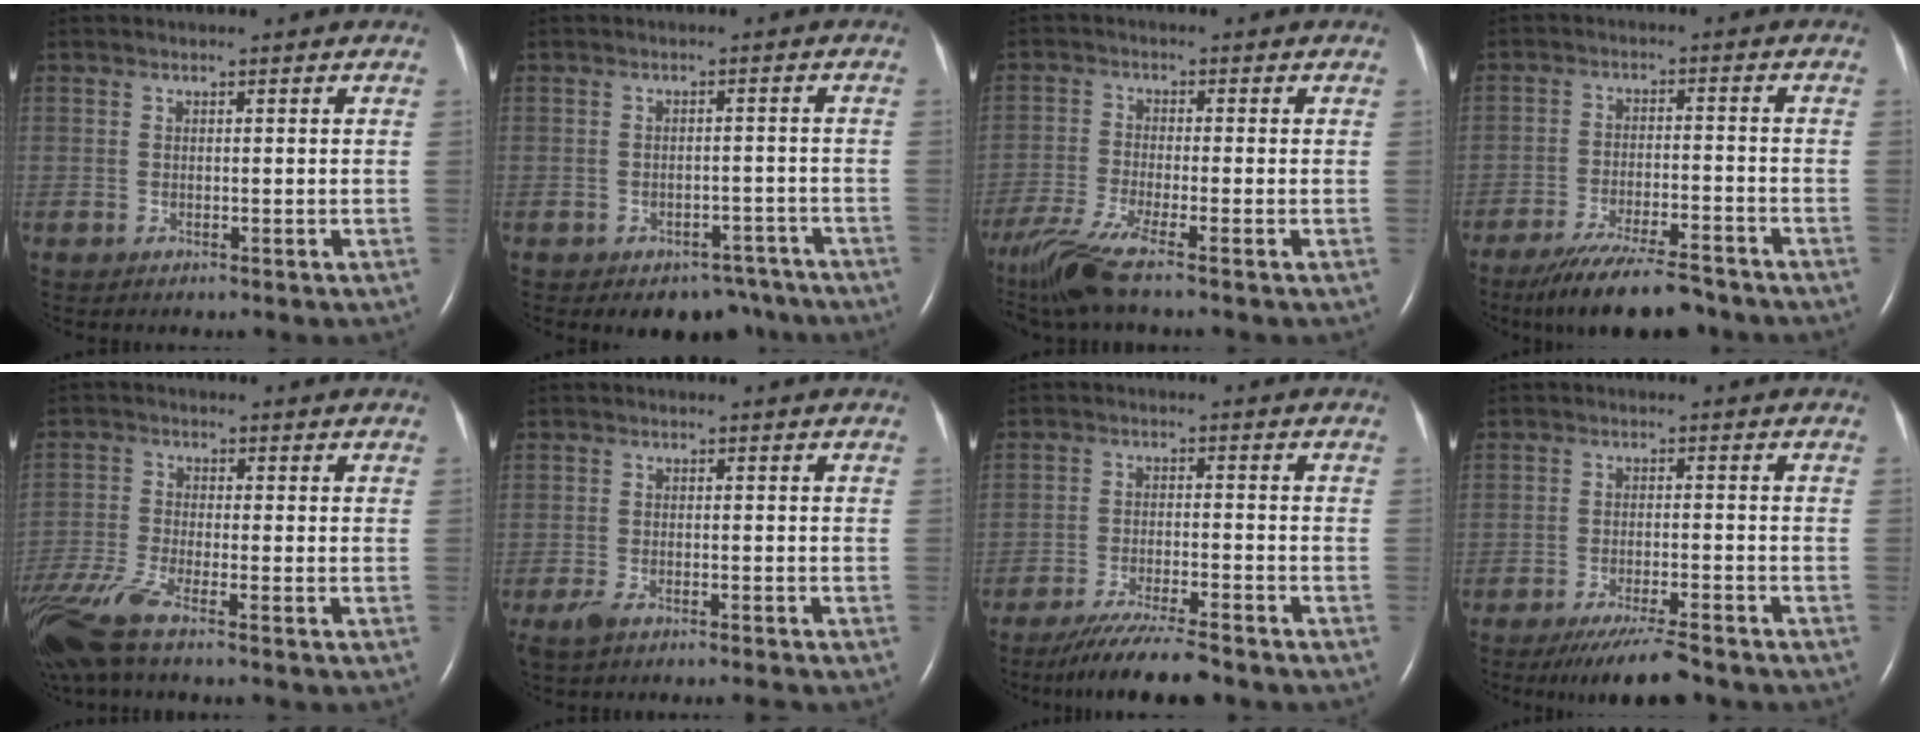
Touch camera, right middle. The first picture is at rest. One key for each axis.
{"total": 6.7, "fx": -5.4, "fy": 3.7, "fz": 1.5, "tx": 0.001, "ty": 0.016, "tz": -0.065}
{"total": 8.9, "fx": -6.7, "fy": -0.4, "fz": 5.8, "tx": -0.120, "ty": -0.026, "tz": -0.125}
{"total": 12.6, "fx": -10.7, "fy": 1.8, "fz": 6.4, "tx": -0.106, "ty": -0.019, "tz": -0.170}
{"total": 9.0, "fx": -6.8, "fy": 0.4, "fz": 5.9, "tx": -0.129, "ty": -0.025, "tz": -0.132}
{"total": 4.1, "fx": -3.4, "fy": 0.3, "fz": 2.3, "tx": -0.045, "ty": -0.009, "tz": -0.057}
{"total": 8.8, "fx": -7.6, "fy": 0.0, "fz": 4.4, "tx": -0.077, "ty": -0.028, "tz": -0.127}
{"total": 7.9, "fx": -6.7, "fy": 0.4, "fz": 4.2, "tx": -0.069, "ty": -0.021, "tz": -0.108}